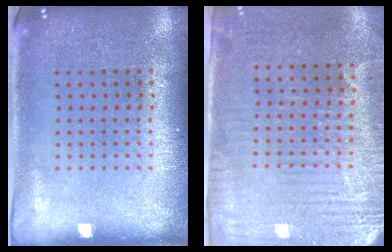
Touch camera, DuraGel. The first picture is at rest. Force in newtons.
{"total": 3.1, "press": 2.7, "slide": 1.5}